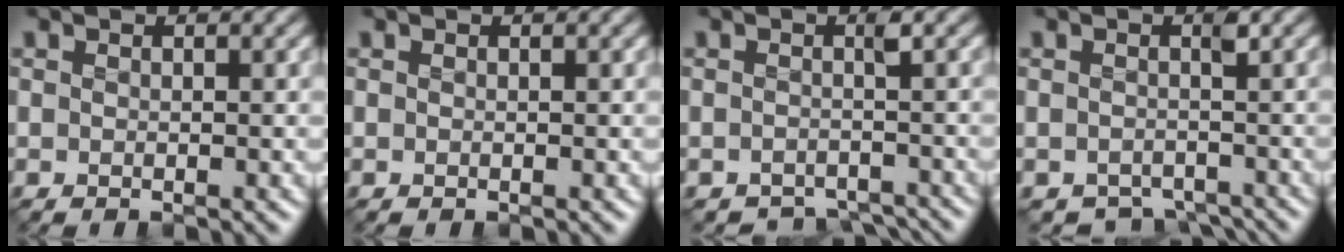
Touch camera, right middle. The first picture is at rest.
{"total": 0.0}
{"total": 3.1, "force": [-2.9, 0.9, 1.0], "torque": [-0.003, -0.013, -0.047]}
{"total": 2.9, "force": [-2.4, 1.2, 1.2], "torque": [-0.005, -0.013, -0.042]}